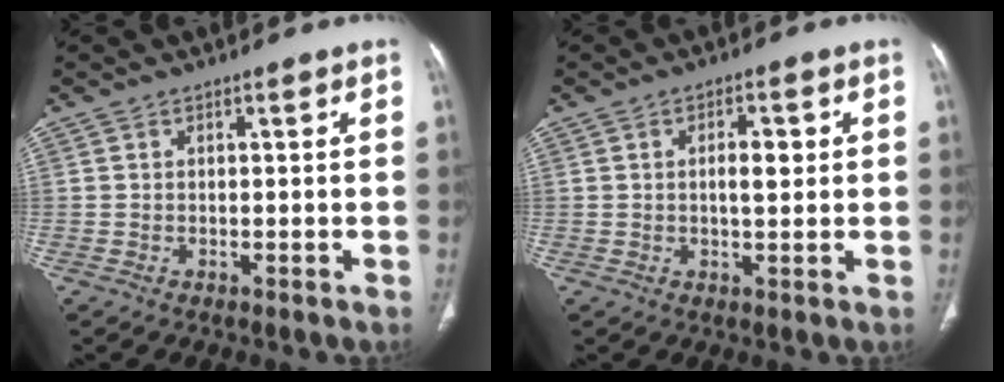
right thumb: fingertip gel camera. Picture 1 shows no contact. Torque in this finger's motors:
{"motor_torque": [-0.18, -0.42, -0.25, 0.11, 0.06]}